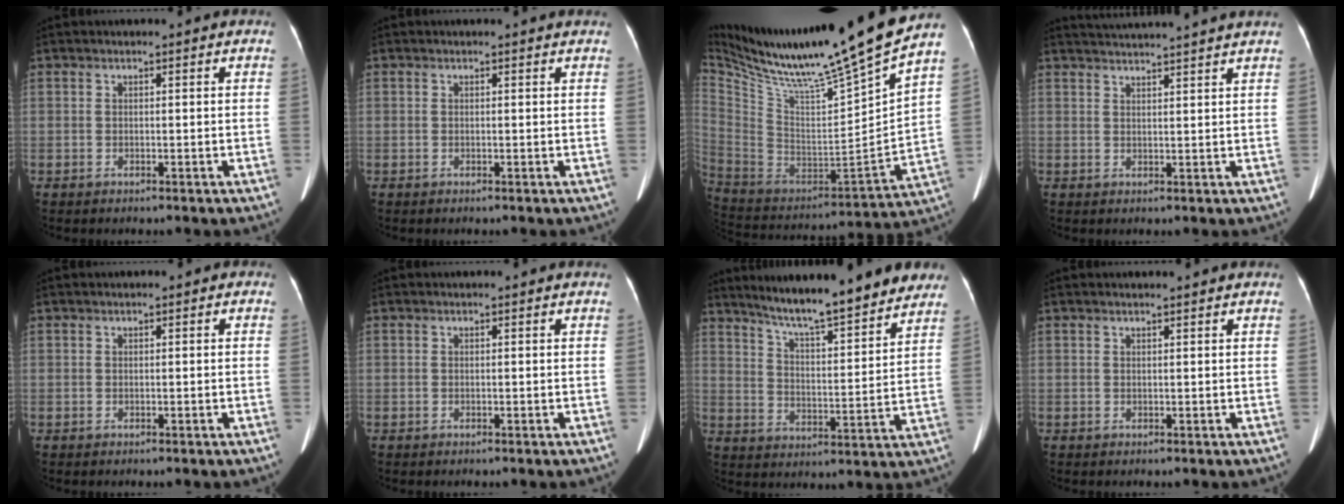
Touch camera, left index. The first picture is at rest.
{"total": 1.8, "force": [1.7, -0.1, 0.4], "torque": [-0.012, 0.002, 0.016]}
{"total": 28.8, "force": [23.3, -1.0, 16.9], "torque": [-0.302, -0.059, 0.378]}
{"total": 10.3, "force": [9.6, -1.4, 3.3], "torque": [-0.056, 0.010, 0.125]}
{"total": 0.0}
{"total": 0.0}
{"total": 17.5, "force": [15.1, 1.6, 8.8], "torque": [-0.130, 0.002, 0.220]}
{"total": 1.4, "force": [1.3, 0.0, 0.5], "torque": [-0.011, 0.011, 0.018]}